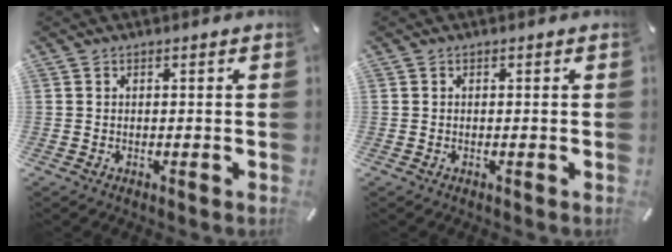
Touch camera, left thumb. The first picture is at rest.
{"total": 0.0}